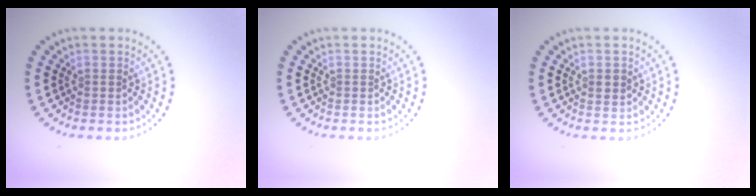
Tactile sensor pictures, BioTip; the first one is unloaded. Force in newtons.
{"total": 0.0}
{"total": 1.2, "press": 1.2, "slide": 0.2}